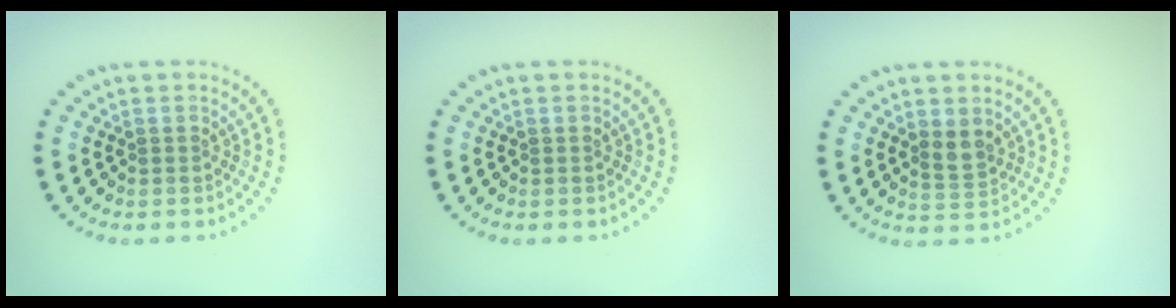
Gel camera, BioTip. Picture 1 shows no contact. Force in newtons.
{"total": 0.0}
{"total": 1.9, "press": 1.7, "slide": 0.9}